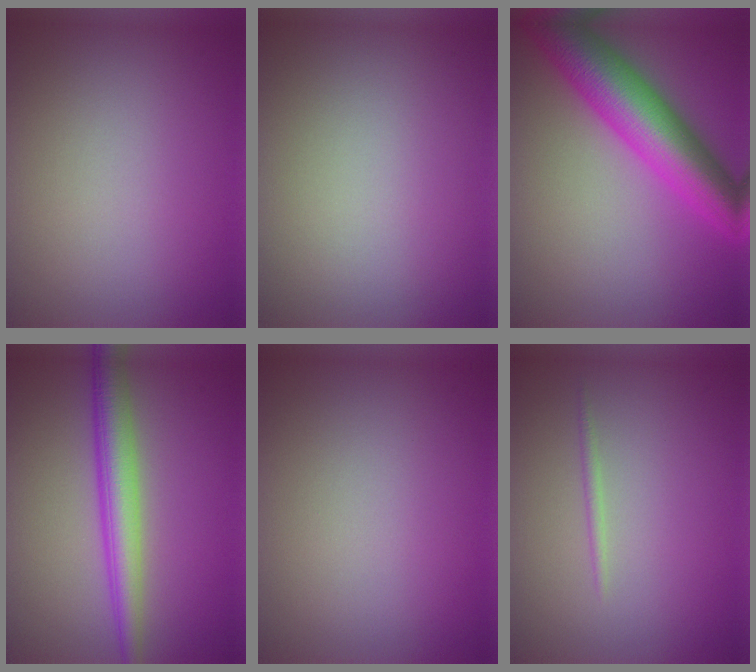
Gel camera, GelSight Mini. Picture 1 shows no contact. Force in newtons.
{"total": 0.0}
{"total": 9.4, "press": 9.4, "slide": 0.1}
{"total": 4.4, "press": 4.4, "slide": 0.1}
{"total": 0.0}
{"total": 0.7, "press": 0.7, "slide": 0.1}